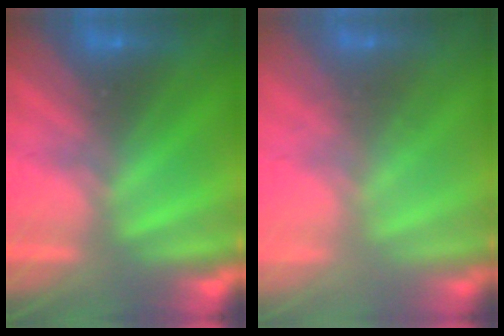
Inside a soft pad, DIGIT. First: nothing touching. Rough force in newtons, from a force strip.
{"total": 2.1}